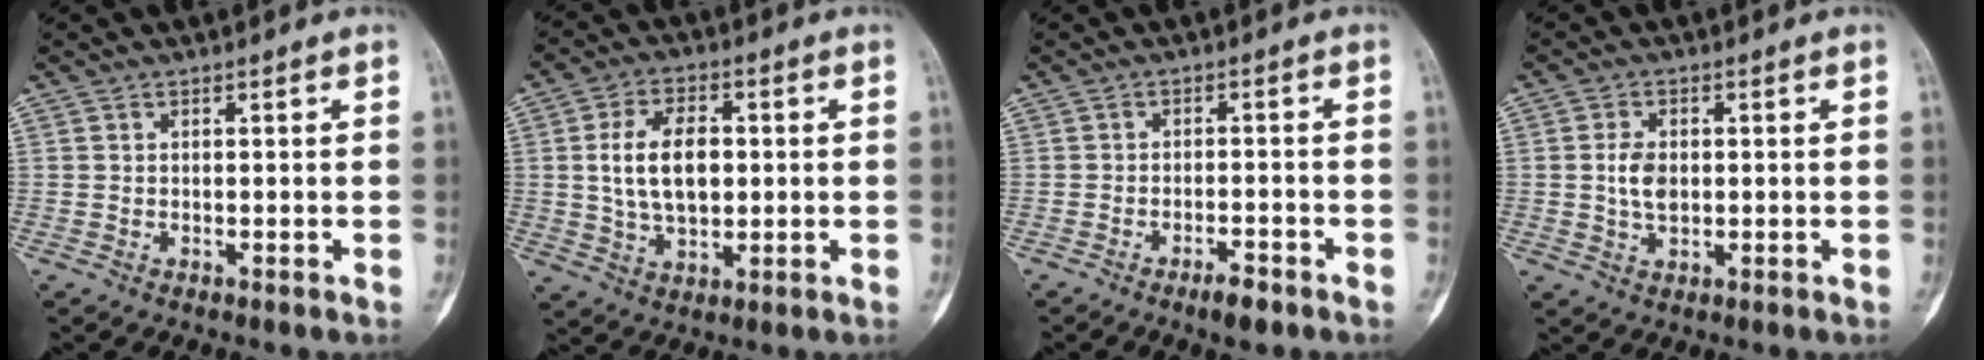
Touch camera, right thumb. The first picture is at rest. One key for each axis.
{"total": 11.2, "fx": 0.9, "fy": 6.7, "fz": 8.9, "tx": -0.141, "ty": 0.001, "tz": 0.021}
{"total": 2.9, "fx": -2.0, "fy": 0.8, "fz": 1.9, "tx": -0.034, "ty": 0.012, "tz": -0.033}
{"total": 4.6, "fx": 0.2, "fy": 2.9, "fz": 3.6, "tx": -0.062, "ty": -0.001, "tz": 0.003}